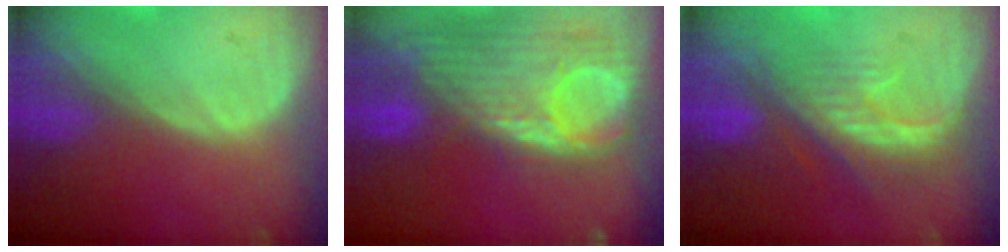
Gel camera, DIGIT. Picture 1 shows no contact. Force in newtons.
{"total": 12.4, "press": 10.5, "slide": 6.5}
{"total": 8.1, "press": 7.3, "slide": 3.4}